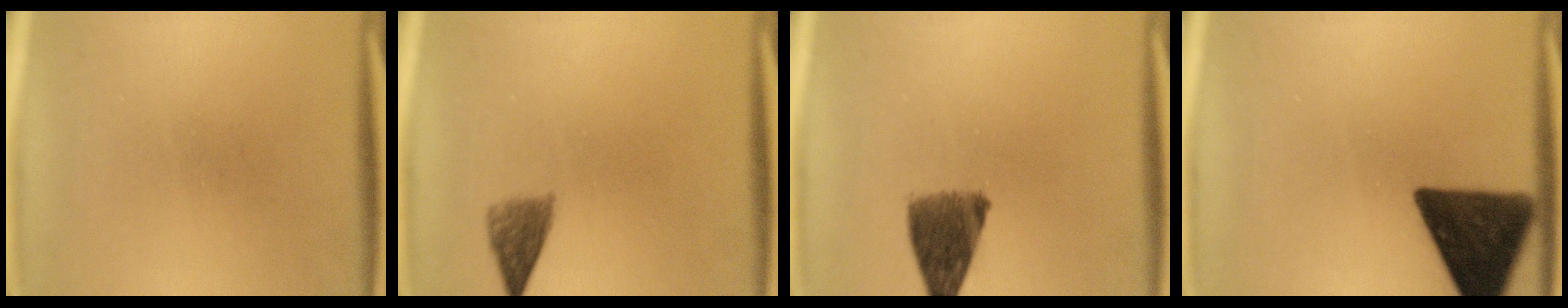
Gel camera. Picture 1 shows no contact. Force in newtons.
{"total": 3.1}
{"total": 8.1}
{"total": 15.3}